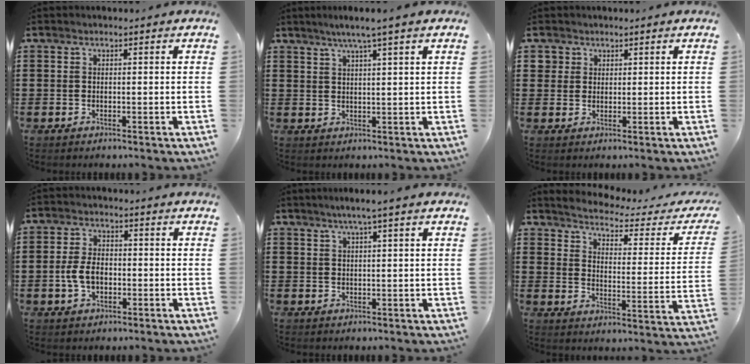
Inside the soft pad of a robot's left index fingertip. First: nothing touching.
{"total": 3.6, "force": [2.5, -0.6, 2.5], "torque": [-0.055, -0.002, 0.042]}
{"total": 2.4, "force": [1.4, 1.9, 0.1], "torque": [-0.012, 0.008, 0.027]}
{"total": 4.9, "force": [-1.1, 3.0, 3.8], "torque": [-0.091, -0.001, -0.026]}
{"total": 2.3, "force": [1.4, -0.3, 1.8], "torque": [-0.036, 0.000, 0.023]}
{"total": 2.6, "force": [2.4, -0.1, 1.0], "torque": [-0.039, -0.028, 0.031]}